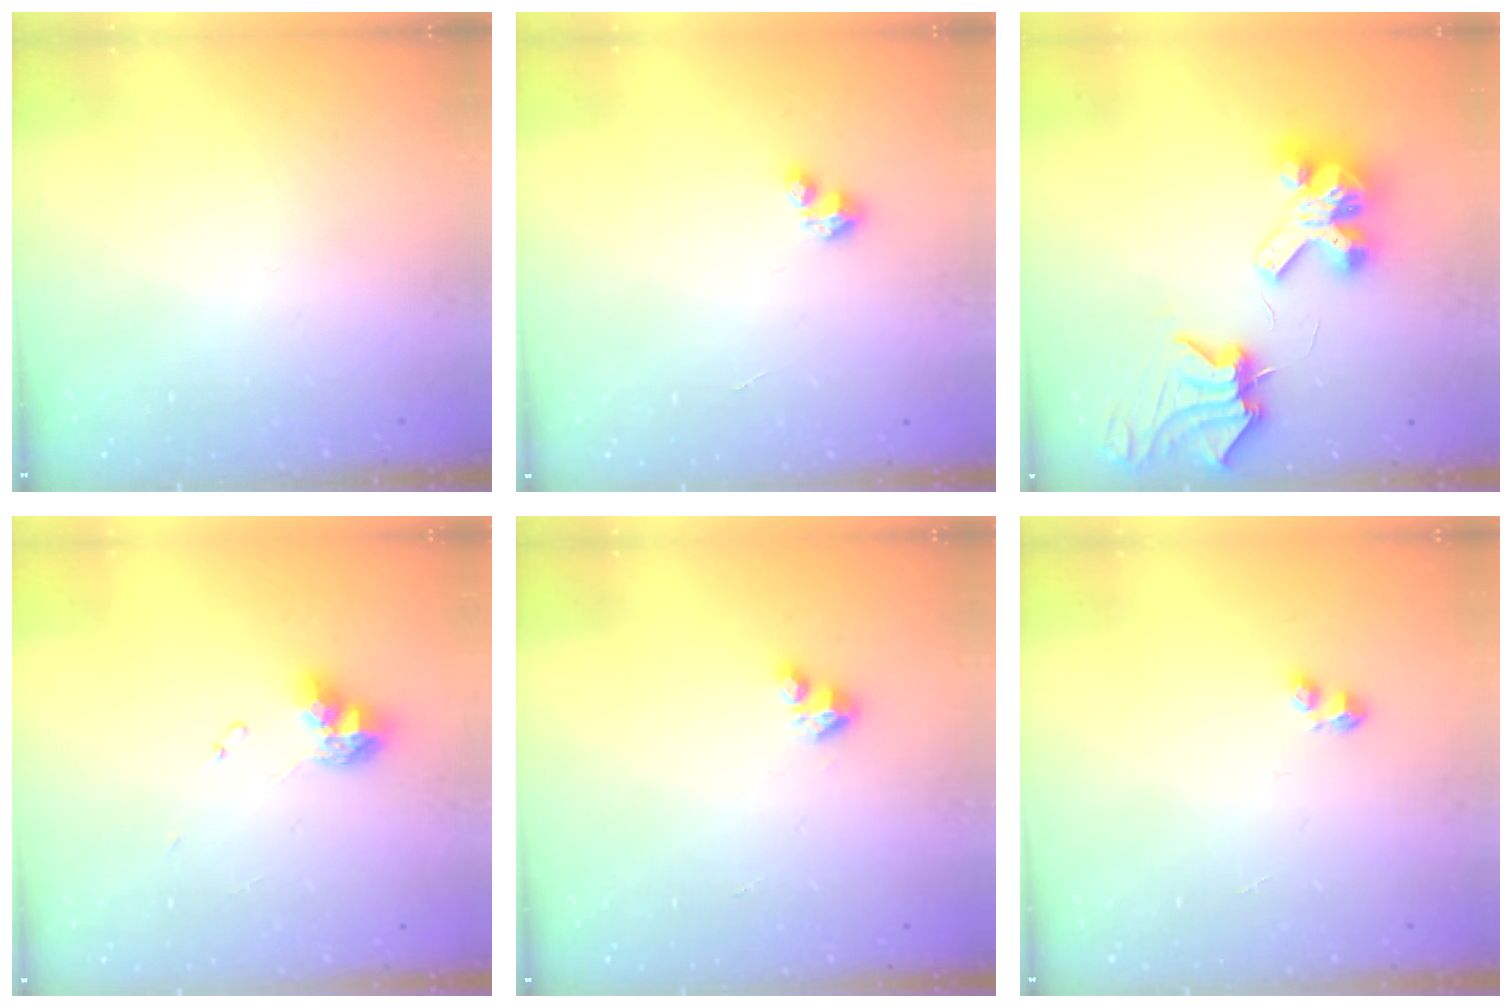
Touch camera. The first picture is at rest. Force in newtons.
{"total": 3.3, "press": 3.3, "slide": 0.2}
{"total": 10.0, "press": 10.0, "slide": 1.0}
{"total": 9.1, "press": 9.0, "slide": 1.1}
{"total": 2.8, "press": 2.8, "slide": 0.2}
{"total": 2.9, "press": 2.8, "slide": 0.6}